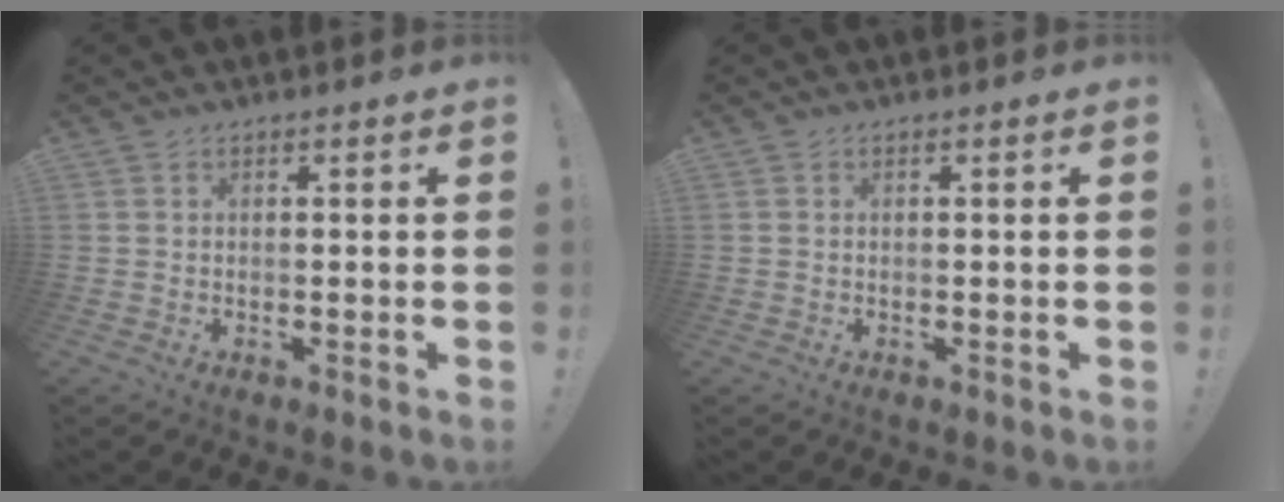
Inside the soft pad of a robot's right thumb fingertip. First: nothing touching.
{"total": 0.0}